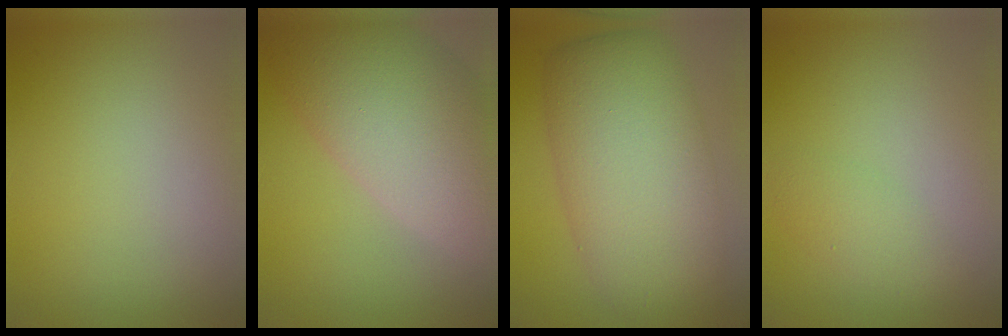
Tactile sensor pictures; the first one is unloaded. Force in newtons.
{"total": 10.7, "press": 10.7, "slide": 0.8}
{"total": 10.6, "press": 10.6, "slide": 0.3}
{"total": 1.9, "press": 1.9, "slide": 0.1}